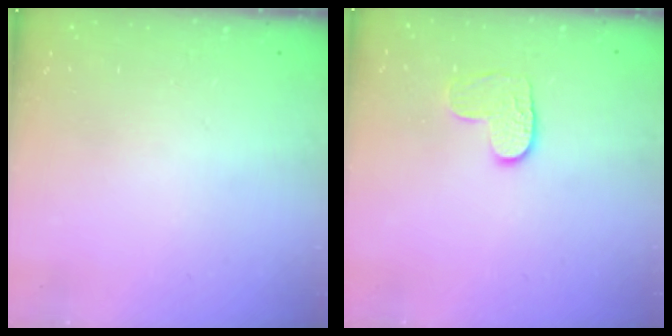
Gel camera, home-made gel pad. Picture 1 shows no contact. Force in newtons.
{"total": 6.6, "press": 6.6, "slide": 0.3}